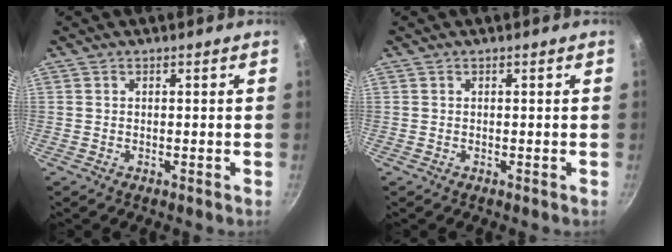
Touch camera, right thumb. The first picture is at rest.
{"total": 0.0}